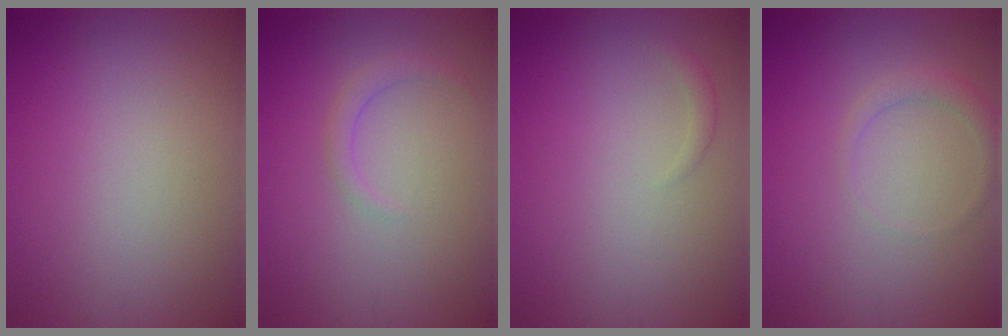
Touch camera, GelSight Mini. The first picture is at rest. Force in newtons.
{"total": 1.3, "press": 1.3, "slide": 0.1}
{"total": 0.8, "press": 0.8, "slide": 0.1}
{"total": 1.5, "press": 1.5, "slide": 0.1}